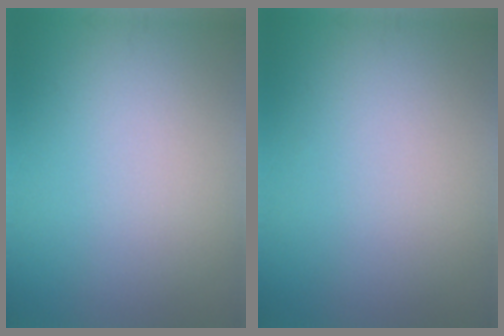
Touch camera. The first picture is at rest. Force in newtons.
{"total": 0.0}